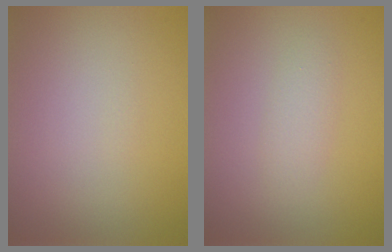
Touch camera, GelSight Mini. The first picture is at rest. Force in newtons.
{"total": 1.5, "press": 1.5, "slide": 0.0}